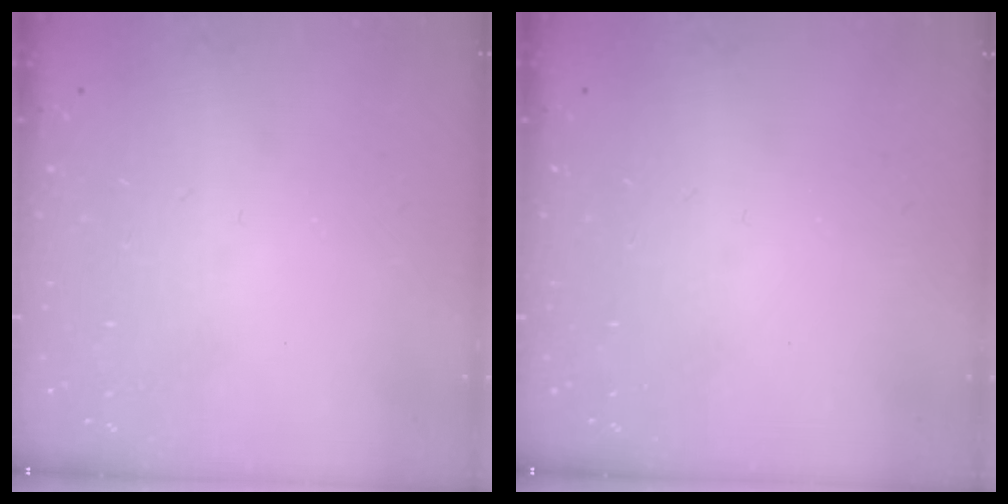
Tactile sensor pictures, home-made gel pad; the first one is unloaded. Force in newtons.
{"total": 0.0}